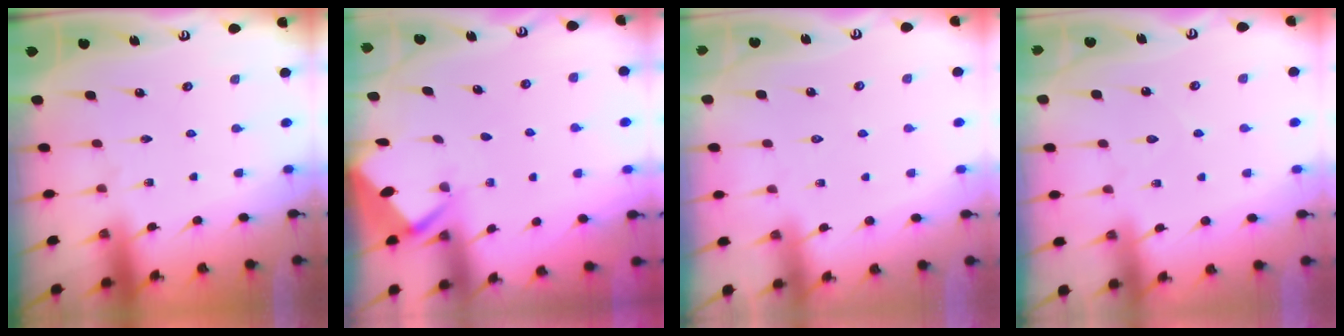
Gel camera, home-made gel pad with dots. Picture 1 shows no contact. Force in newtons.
{"total": 2.7, "press": 2.6, "slide": 0.3}
{"total": 2.9, "press": 2.9, "slide": 0.4}
{"total": 4.3, "press": 4.2, "slide": 0.6}